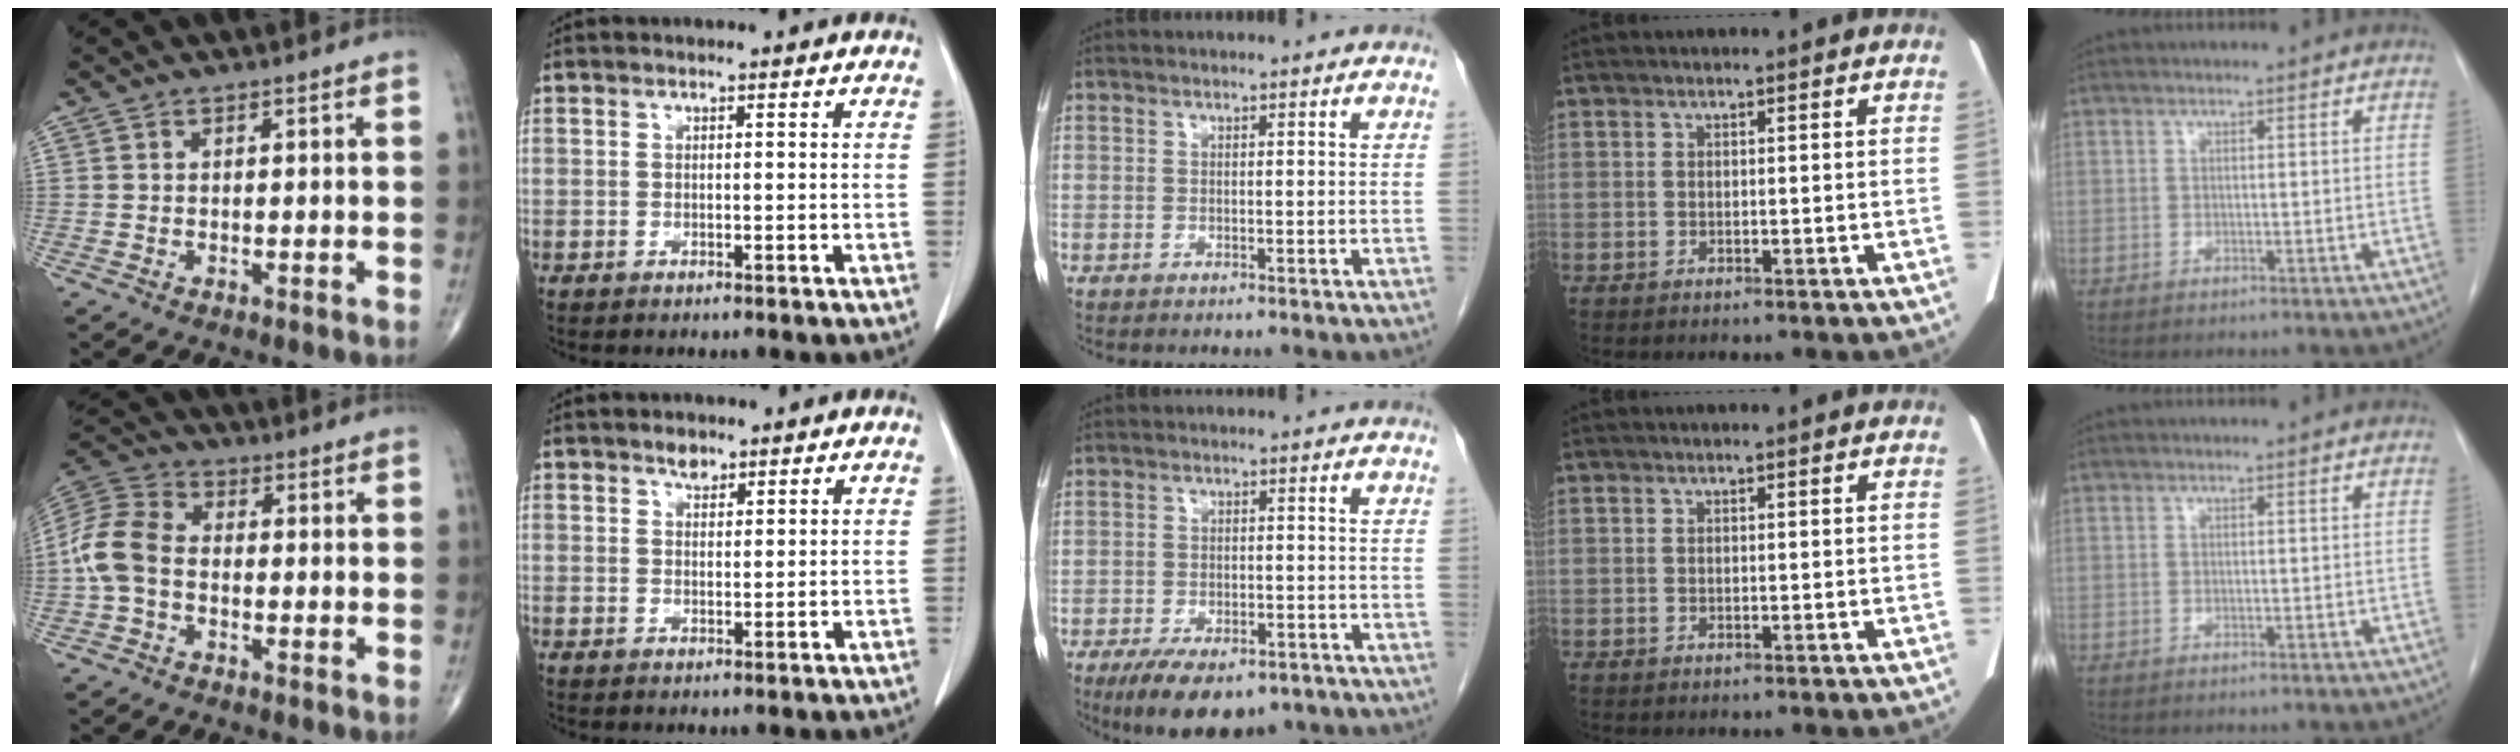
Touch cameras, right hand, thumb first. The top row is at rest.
{"thumb": {"total": 9.4, "force": [-1.4, 6.3, 6.8], "torque": [-0.143, 0.027, -0.043]}, "index": {"total": 1.8, "force": [1.4, 1.0, 0.6], "torque": [-0.011, 0.000, 0.023]}, "middle": {"total": 10.5, "force": [-7.6, 4.4, 5.8], "torque": [-0.086, -0.005, -0.113]}}